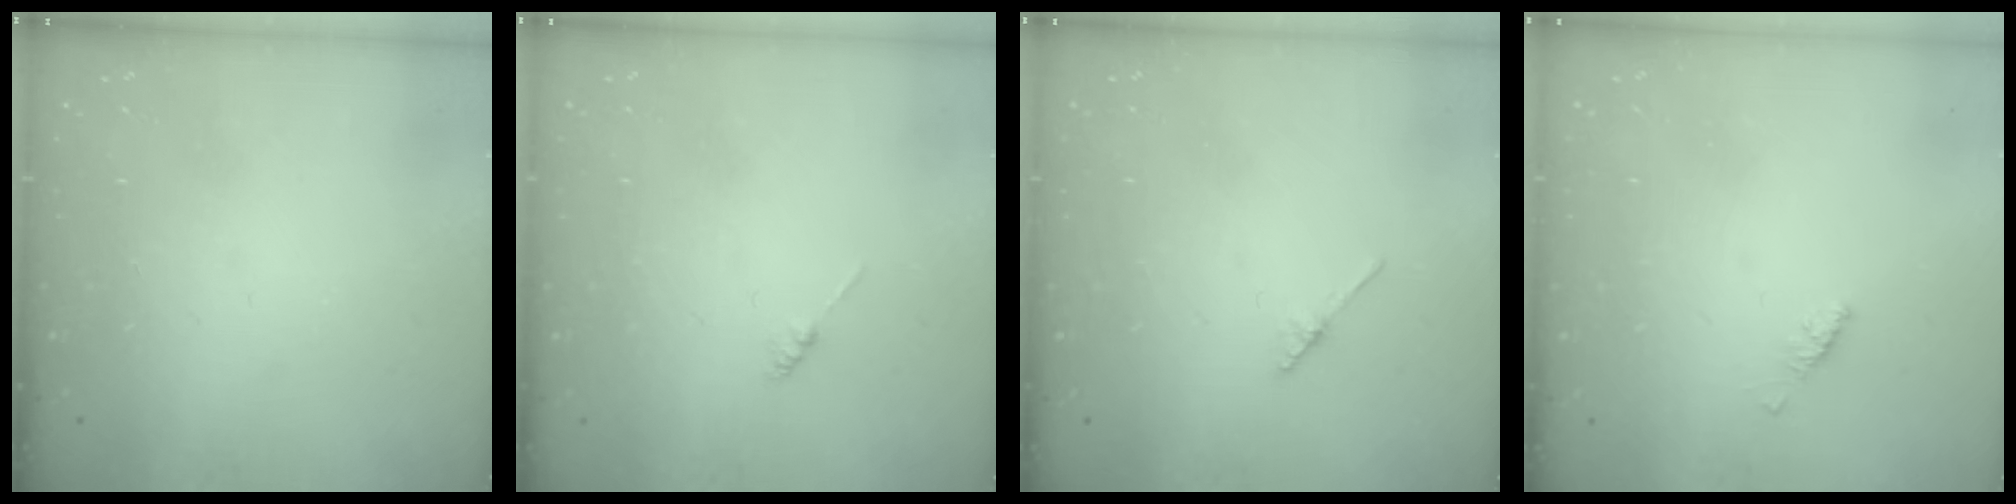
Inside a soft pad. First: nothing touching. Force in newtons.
{"total": 0.0}
{"total": 2.1, "press": 2.1, "slide": 0.1}
{"total": 2.1, "press": 2.0, "slide": 0.6}